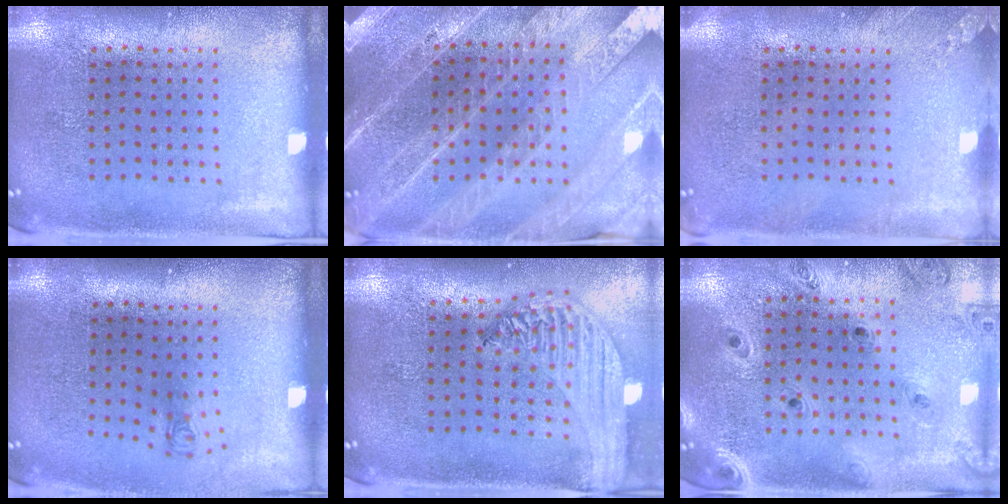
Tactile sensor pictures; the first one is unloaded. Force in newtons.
{"total": 4.3, "press": 3.9, "slide": 1.8}
{"total": 1.2, "press": 1.2, "slide": 0.1}
{"total": 0.8, "press": 0.4, "slide": 0.7}
{"total": 2.3, "press": 2.0, "slide": 1.1}
{"total": 1.2, "press": 1.2, "slide": 0.2}